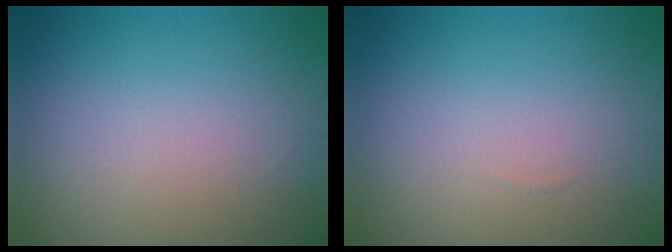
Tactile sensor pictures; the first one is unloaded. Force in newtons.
{"total": 0.0}